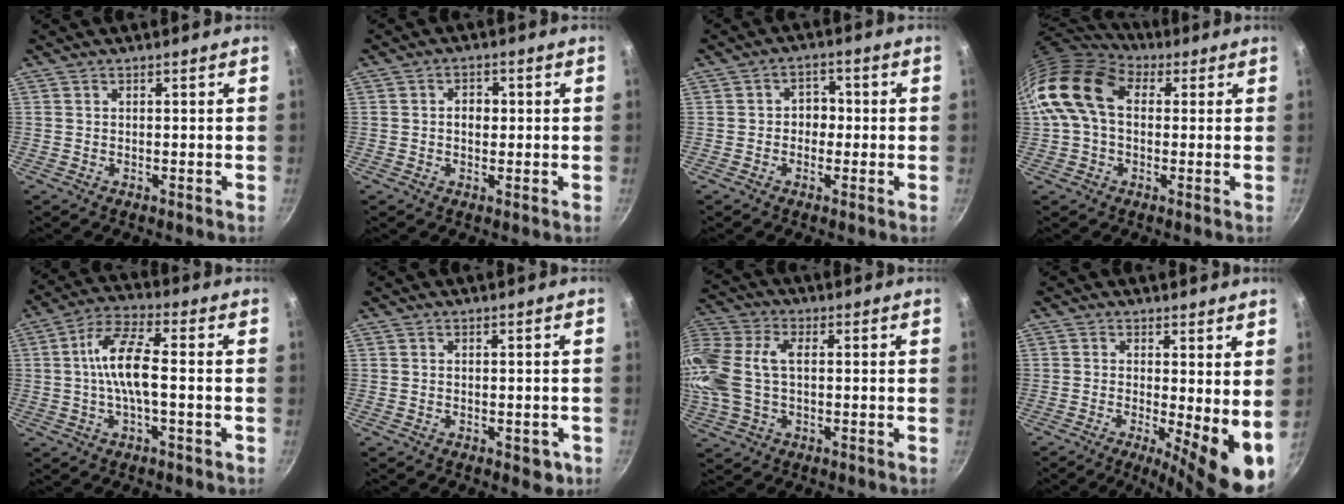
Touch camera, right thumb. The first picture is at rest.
{"total": 3.0, "force": [0.1, 2.3, 1.9], "torque": [-0.014, 0.004, 0.000]}
{"total": 3.8, "force": [-0.5, 3.2, 2.0], "torque": [0.005, 0.011, -0.013]}
{"total": 15.0, "force": [2.7, 10.1, 10.7], "torque": [-0.182, 0.022, 0.030]}
{"total": 9.7, "force": [-0.4, 3.3, 9.1], "torque": [-0.177, 0.029, -0.021]}
{"total": 3.1, "force": [-1.2, 1.7, 2.3], "torque": [-0.019, 0.001, -0.012]}
{"total": 17.4, "force": [0.7, 11.1, 13.4], "torque": [-0.303, 0.024, 0.001]}
{"total": 10.5, "force": [-0.8, 2.8, 10.1], "torque": [-0.124, -0.015, -0.010]}